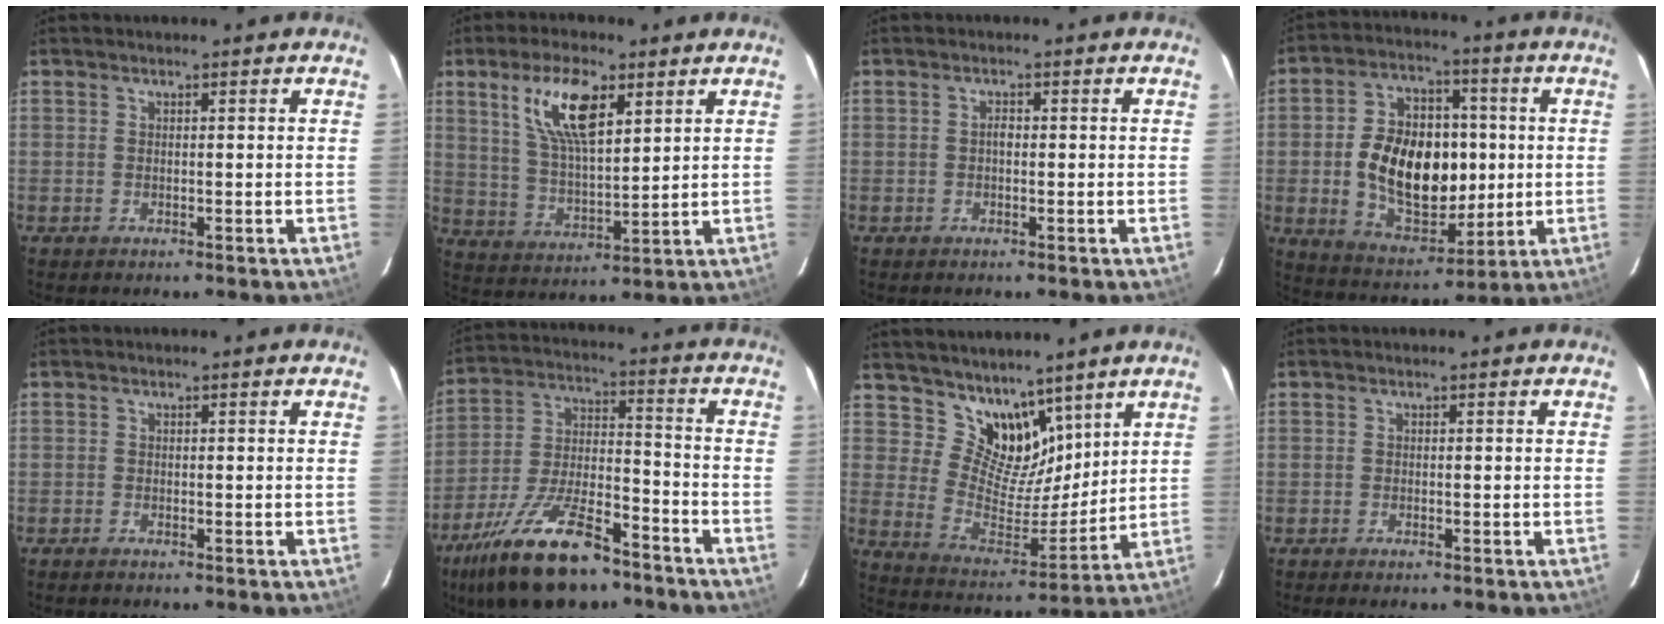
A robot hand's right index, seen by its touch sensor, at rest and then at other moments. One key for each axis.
{"total": 12.0, "fx": 5.7, "fy": 4.4, "fz": 9.5, "tx": -0.182, "ty": 0.010, "tz": 0.114}
{"total": 1.0, "fx": -0.2, "fy": 0.6, "fz": 0.8, "tx": -0.014, "ty": 0.006, "tz": -0.004}
{"total": 17.9, "fx": -0.7, "fy": 11.5, "fz": 13.8, "tx": -0.261, "ty": 0.017, "tz": 0.007}
{"total": 0.9, "fx": -0.9, "fy": 0.3, "fz": 0.2, "tx": -0.009, "ty": 0.000, "tz": -0.018}
{"total": 20.5, "fx": -13.9, "fy": 7.5, "fz": 13.0, "tx": -0.260, "ty": -0.019, "tz": -0.240}
{"total": 12.0, "fx": 8.8, "fy": 6.8, "fz": 4.6, "tx": -0.076, "ty": -0.011, "tz": 0.169}
{"total": 1.2, "fx": -1.0, "fy": 0.3, "fz": 0.6, "tx": -0.017, "ty": -0.002, "tz": -0.021}